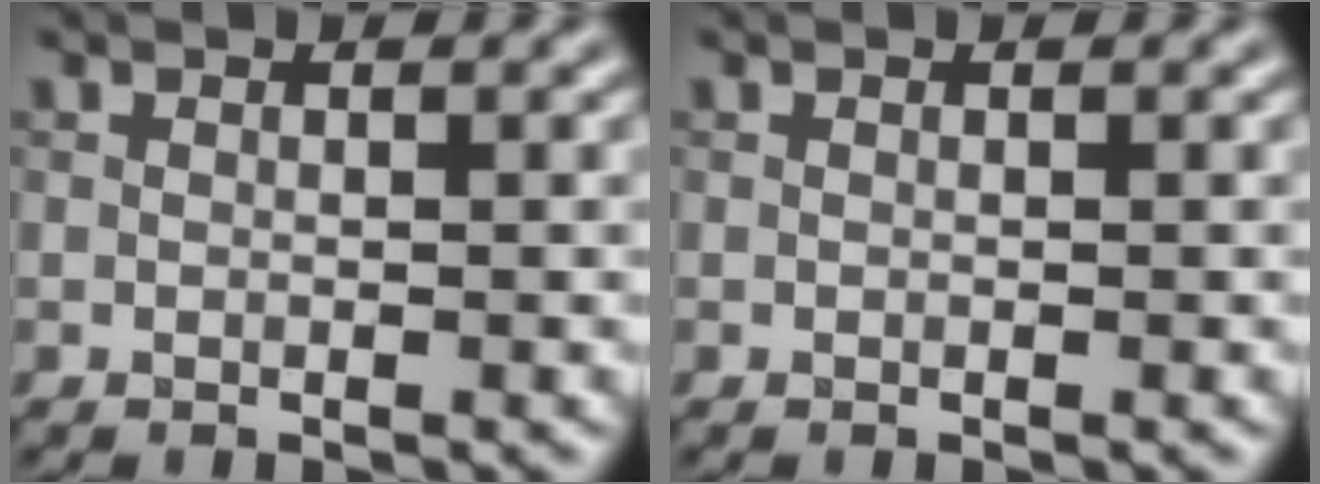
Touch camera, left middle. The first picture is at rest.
{"total": 0.0}